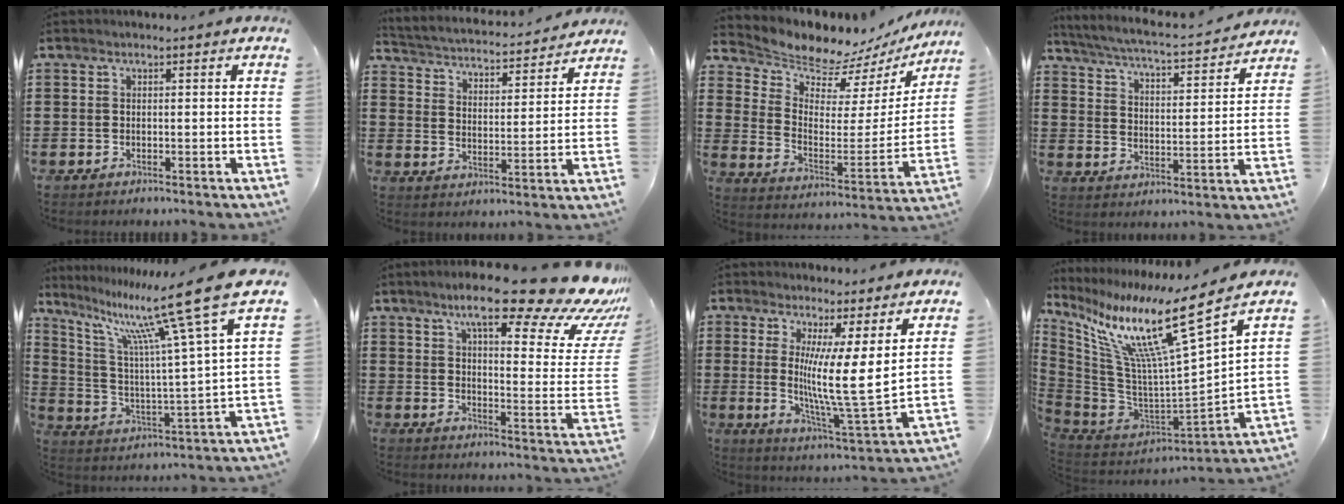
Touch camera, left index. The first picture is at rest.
{"total": 3.2, "force": [3.2, 0.1, 0.2], "torque": [-0.027, -0.032, 0.046]}
{"total": 6.9, "force": [6.8, 1.5, 0.6], "torque": [-0.047, -0.061, 0.114]}
{"total": 4.2, "force": [3.9, -0.2, 1.5], "torque": [-0.052, -0.033, 0.058]}
{"total": 15.7, "force": [11.2, 0.7, 11.0], "torque": [-0.225, -0.067, 0.173]}
{"total": 17.5, "force": [13.0, 2.8, 11.4], "torque": [-0.184, -0.084, 0.206]}
{"total": 9.3, "force": [2.8, 0.5, 8.9], "torque": [-0.147, -0.039, 0.046]}
{"total": 15.1, "force": [9.6, 0.8, 11.7], "torque": [-0.233, -0.072, 0.146]}